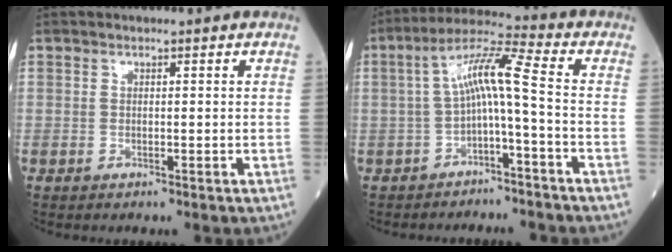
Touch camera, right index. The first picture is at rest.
{"total": 7.6, "force": [-1.1, -0.1, 7.5], "torque": [-0.135, 0.035, -0.022]}